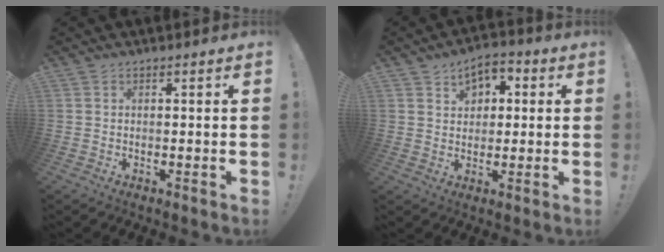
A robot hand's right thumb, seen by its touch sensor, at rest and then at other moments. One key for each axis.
{"total": 6.1, "fx": 2.2, "fy": 5.3, "fz": 2.3, "tx": -0.029, "ty": -0.008, "tz": 0.039}